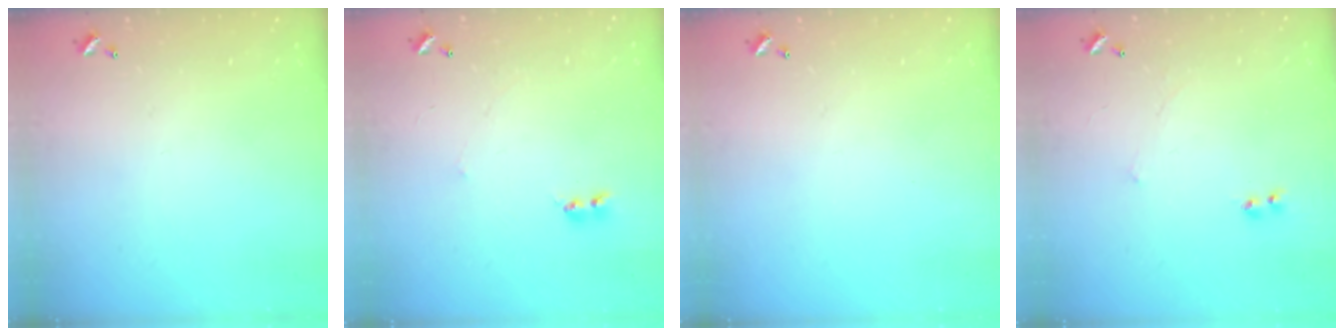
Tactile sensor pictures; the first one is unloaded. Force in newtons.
{"total": 2.2, "press": 2.1, "slide": 0.5}
{"total": 0.0}
{"total": 2.3, "press": 2.3, "slide": 0.3}